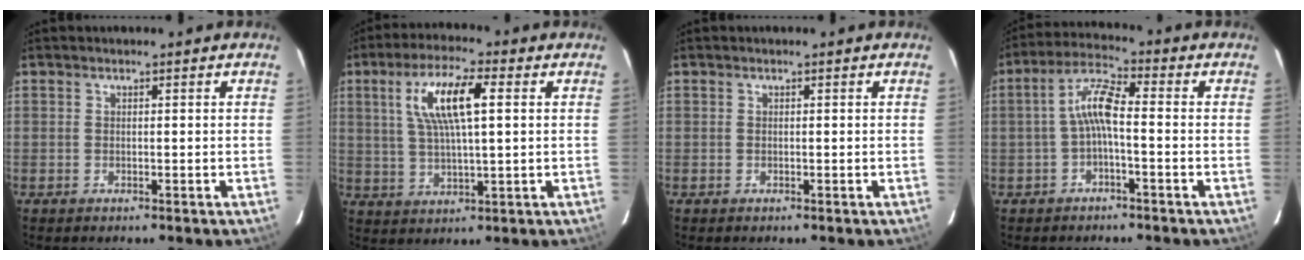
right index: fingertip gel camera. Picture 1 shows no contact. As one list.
[{"total": 10.8, "force": [3.0, 2.7, 10.1], "torque": [-0.192, 0.012, 0.058]}, {"total": 0.0}, {"total": 6.0, "force": [-1.3, 1.2, 5.7], "torque": [-0.127, 0.019, -0.027]}]